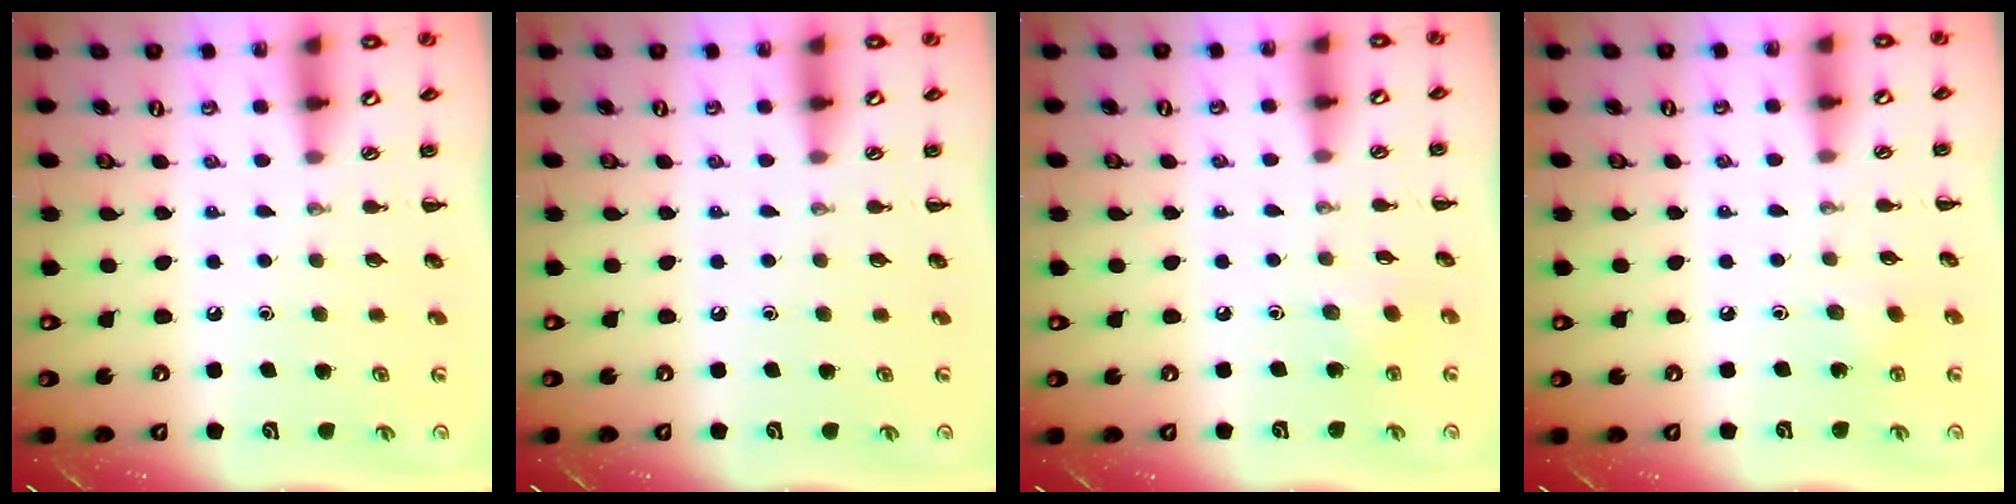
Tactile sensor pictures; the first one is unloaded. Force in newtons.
{"total": 0.0}
{"total": 2.8, "press": 2.8, "slide": 0.7}
{"total": 2.8, "press": 2.6, "slide": 0.9}